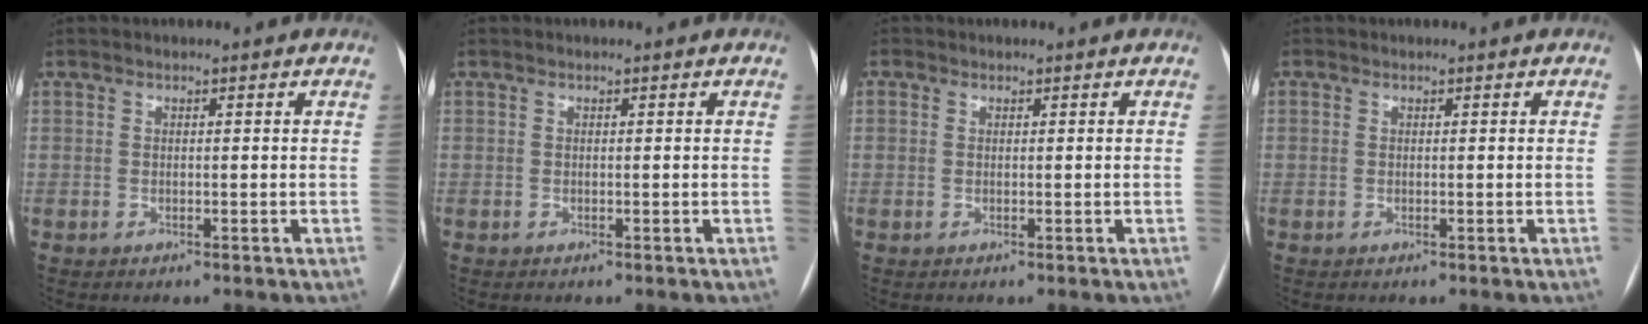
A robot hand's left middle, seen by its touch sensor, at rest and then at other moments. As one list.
[{"total": 0.0}, {"total": 2.6, "force": [-1.0, -1.9, -1.4], "torque": [0.041, -0.015, -0.019]}, {"total": 0.0}]